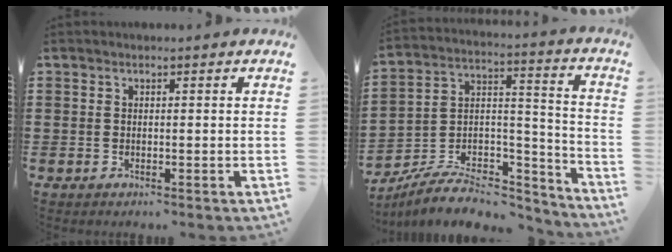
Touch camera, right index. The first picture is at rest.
{"total": 7.5, "force": [-6.0, 3.3, 3.1], "torque": [-0.055, 0.012, -0.114]}